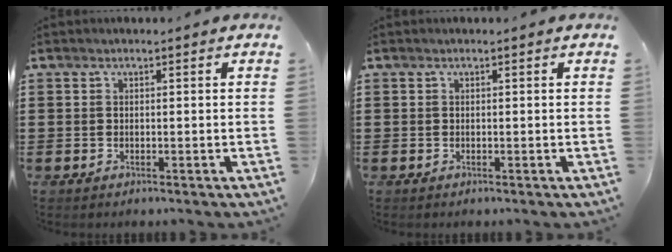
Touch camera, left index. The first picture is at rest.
{"total": 0.0}